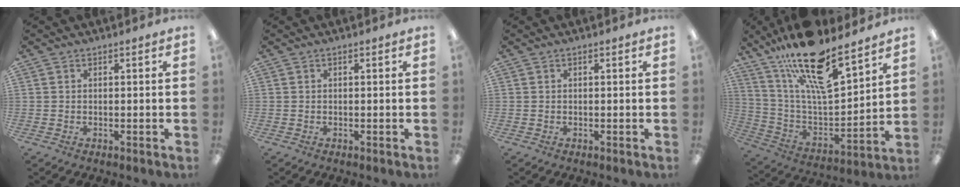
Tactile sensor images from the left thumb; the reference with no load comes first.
{"total": 0.0}
{"total": 0.0}
{"total": 20.8, "force": [15.4, 6.1, 12.6], "torque": [-0.229, -0.099, 0.265]}